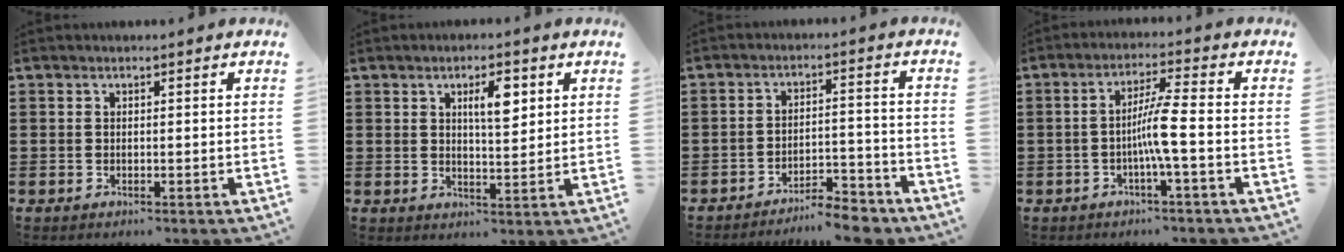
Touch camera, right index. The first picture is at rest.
{"total": 4.9, "force": [2.0, 1.6, 4.2], "torque": [-0.072, 0.004, 0.028]}
{"total": 5.7, "force": [-5.5, 0.5, 1.5], "torque": [-0.024, 0.008, -0.108]}
{"total": 5.4, "force": [-1.4, -0.4, 5.2], "torque": [-0.103, -0.007, -0.033]}